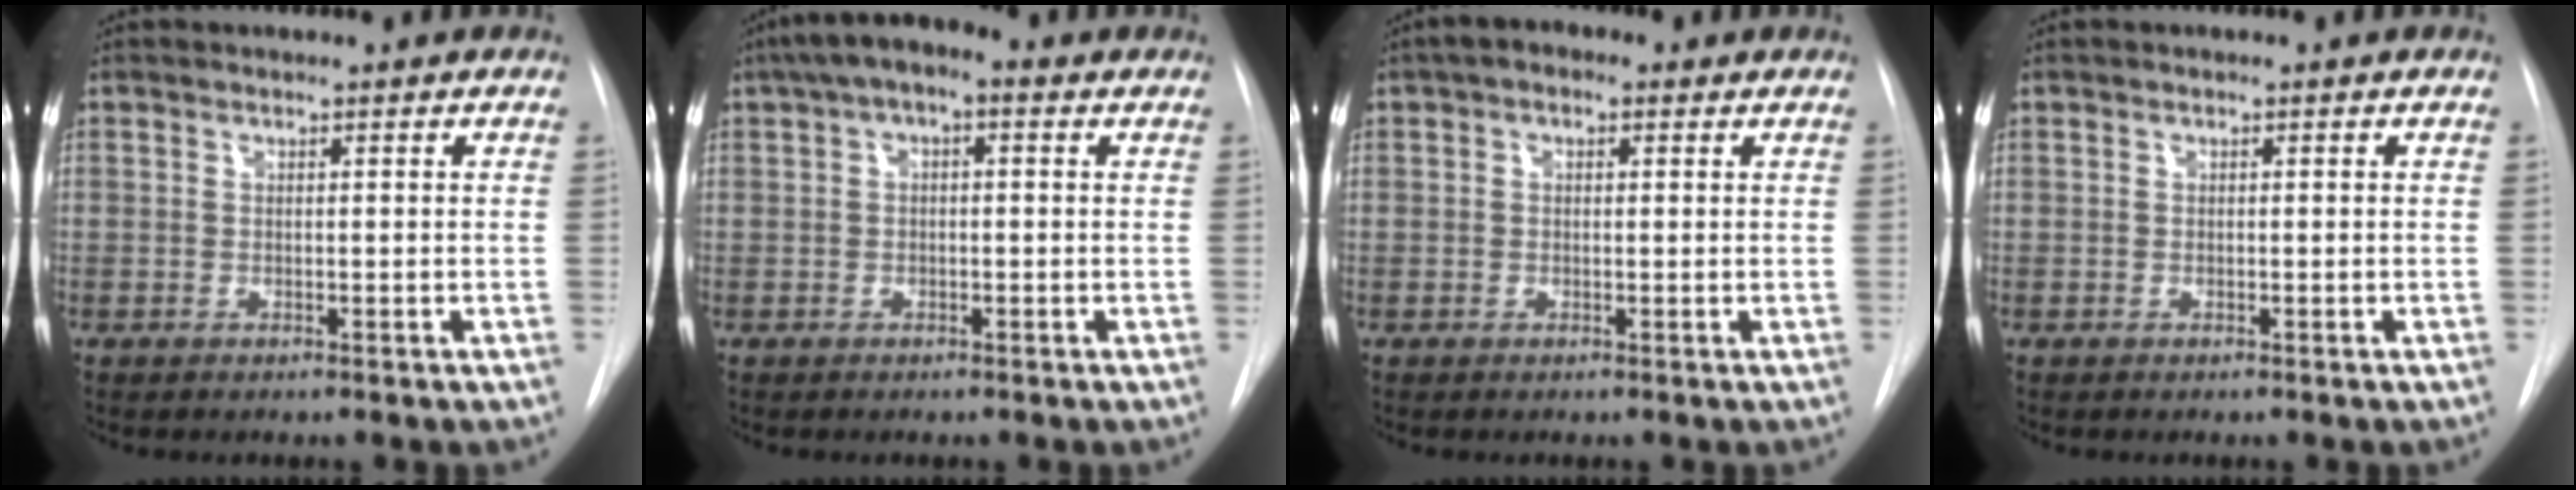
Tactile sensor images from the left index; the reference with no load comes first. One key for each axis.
{"total": 6.1, "fx": 2.7, "fy": 2.7, "fz": 4.8, "tx": -0.091, "ty": 0.032, "tz": 0.036}
{"total": 2.8, "fx": 1.3, "fy": 1.7, "fz": 1.7, "tx": -0.031, "ty": 0.020, "tz": 0.015}
{"total": 0.0}